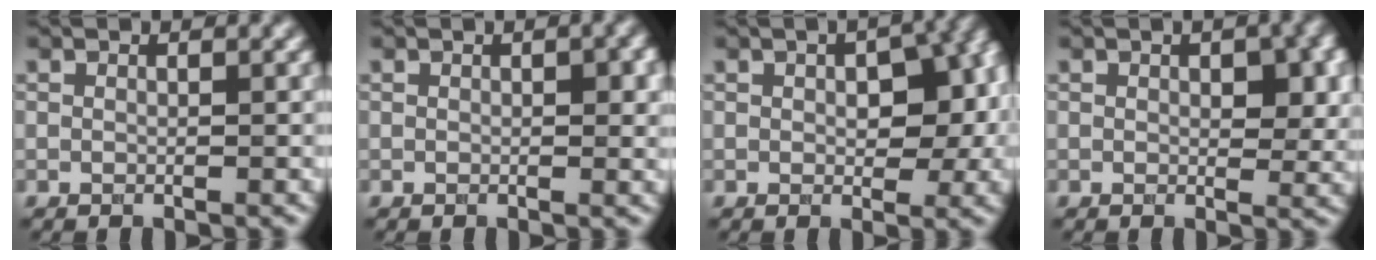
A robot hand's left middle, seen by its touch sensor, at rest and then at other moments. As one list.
[{"total": 1.7, "force": [0.2, 0.5, 1.7], "torque": [-0.021, -0.002, 0.004]}, {"total": 6.9, "force": [0.5, 3.9, 5.7], "torque": [-0.067, 0.001, 0.017]}, {"total": 3.6, "force": [0.6, 1.8, 3.1], "torque": [-0.036, -0.002, 0.013]}]